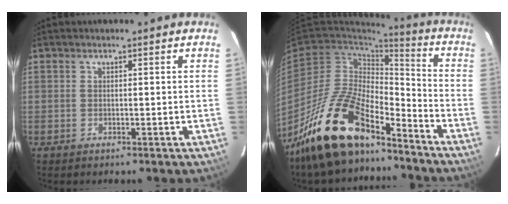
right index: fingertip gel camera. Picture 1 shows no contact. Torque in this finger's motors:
{"motor_torque": [1.07, -1.07, 1.05, 0.21]}